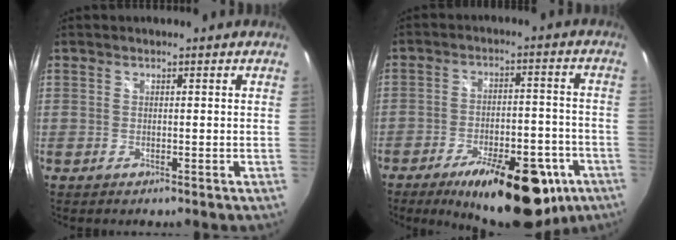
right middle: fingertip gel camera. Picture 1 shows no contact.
{"total": 20.0, "force": [-12.2, 8.2, 13.6], "torque": [-0.205, -0.012, -0.160]}